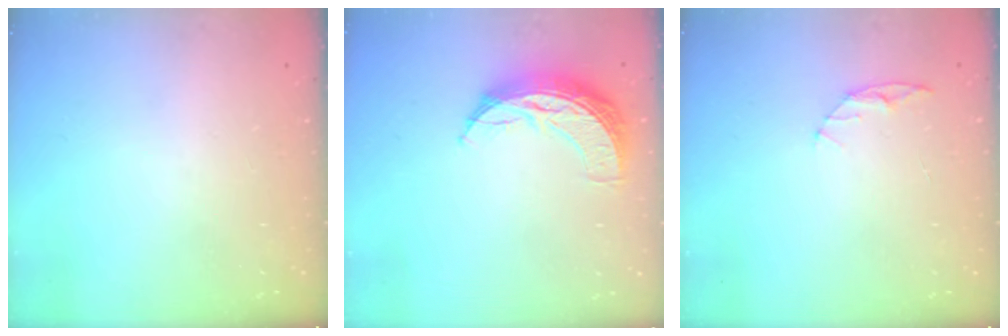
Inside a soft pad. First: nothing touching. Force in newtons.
{"total": 10.9, "press": 10.9, "slide": 0.4}
{"total": 5.7, "press": 5.6, "slide": 0.7}